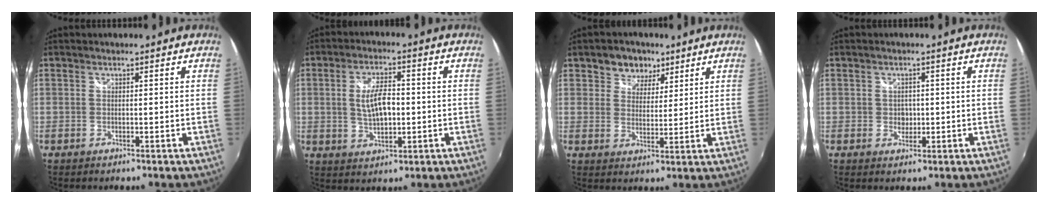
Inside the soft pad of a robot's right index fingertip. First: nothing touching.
{"total": 7.6, "force": [-0.1, 3.5, 6.8], "torque": [-0.127, 0.004, 0.005]}
{"total": 6.3, "force": [3.8, 4.7, 1.8], "torque": [-0.028, 0.013, 0.060]}
{"total": 2.3, "force": [-0.2, 2.1, 0.9], "torque": [-0.013, 0.001, -0.004]}